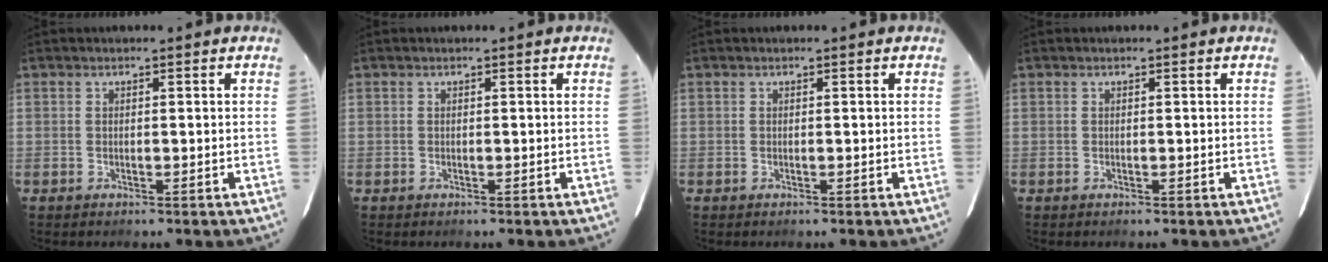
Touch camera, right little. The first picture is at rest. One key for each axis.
{"total": 0.0}
{"total": 0.0}
{"total": 0.0}